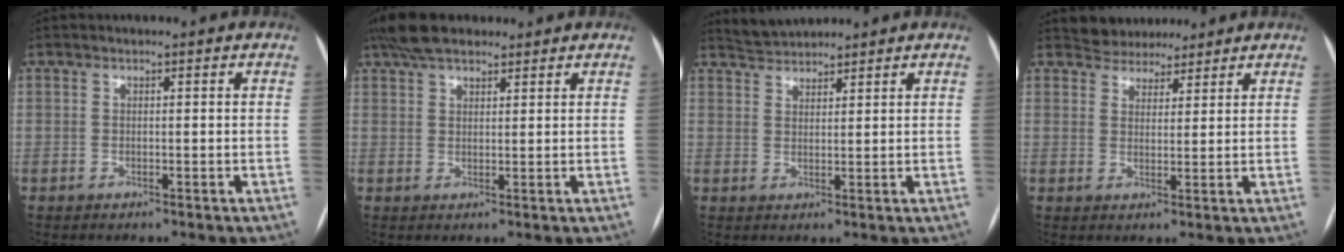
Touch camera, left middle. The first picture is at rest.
{"total": 7.3, "force": [5.9, 2.6, 3.6], "torque": [-0.069, 0.031, 0.107]}
{"total": 3.4, "force": [3.4, 0.2, -0.1], "torque": [-0.008, 0.018, 0.066]}
{"total": 5.1, "force": [4.7, 2.1, 0.2], "torque": [-0.003, 0.012, 0.072]}